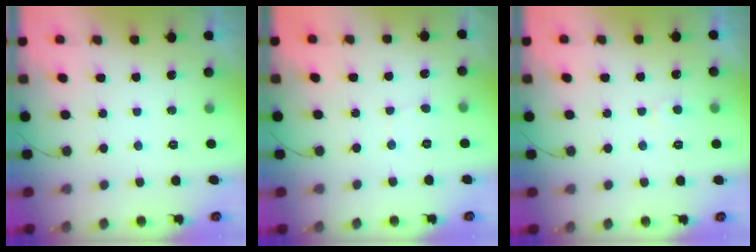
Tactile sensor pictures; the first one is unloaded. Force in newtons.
{"total": 2.1, "press": 2.1, "slide": 0.2}
{"total": 3.2, "press": 3.2, "slide": 0.4}